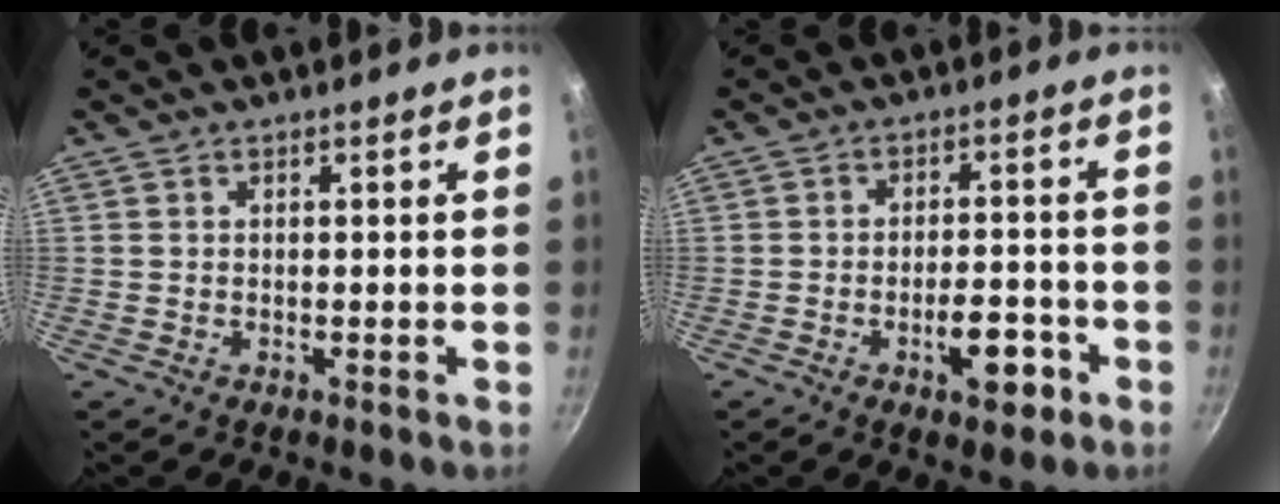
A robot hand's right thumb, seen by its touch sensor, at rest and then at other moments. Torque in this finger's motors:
{"motor_torque": [0.87, 0.48, 0.77, -0.54, 0.14]}